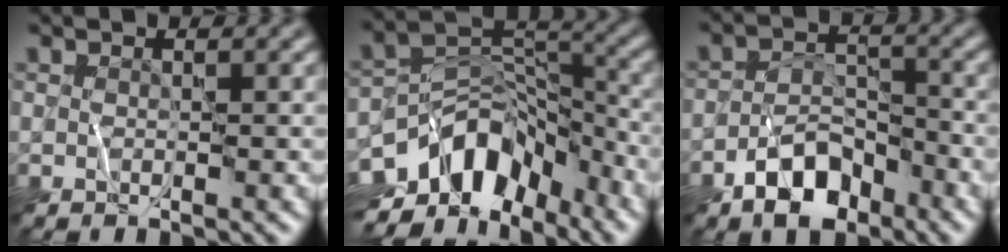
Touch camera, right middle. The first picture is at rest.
{"total": 10.1, "force": [-5.5, 6.3, 5.6], "torque": [-0.083, 0.010, -0.106]}
{"total": 5.3, "force": [-3.5, 2.8, 2.9], "torque": [-0.040, 0.003, -0.068]}